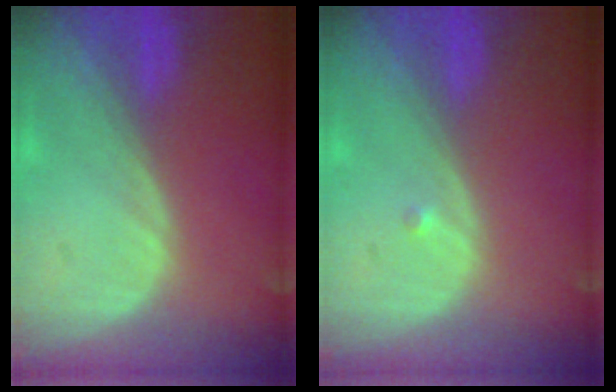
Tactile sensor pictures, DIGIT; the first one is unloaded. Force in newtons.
{"total": 0.6, "press": 0.5, "slide": 0.4}